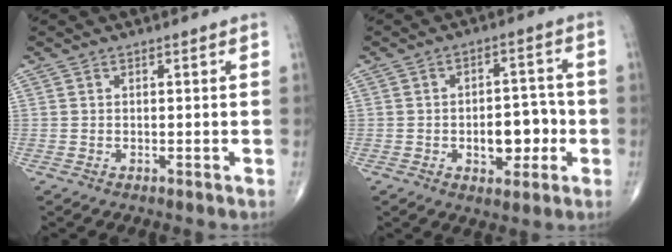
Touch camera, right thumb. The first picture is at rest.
{"total": 8.7, "force": [-2.0, 5.2, 6.8], "torque": [-0.064, 0.022, -0.025]}